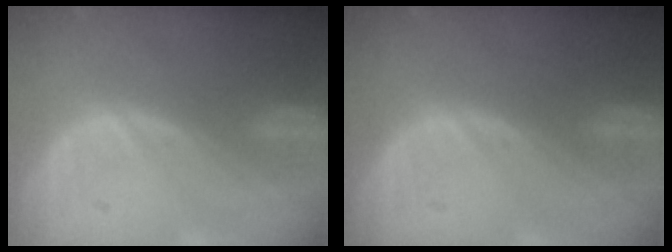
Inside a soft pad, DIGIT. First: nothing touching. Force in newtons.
{"total": 0.0}